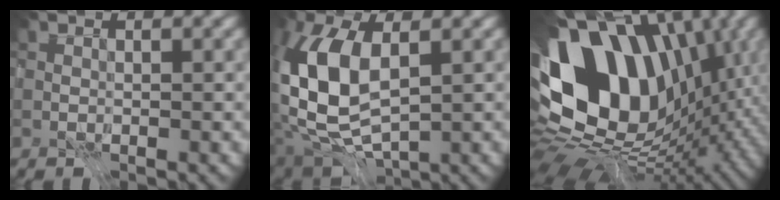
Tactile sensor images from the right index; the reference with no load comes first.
{"total": 9.5, "force": [0.4, 5.2, 7.9], "torque": [-0.179, -0.003, -0.001]}
{"total": 17.5, "force": [0.2, 12.2, 12.6], "torque": [-0.249, 0.009, 0.000]}